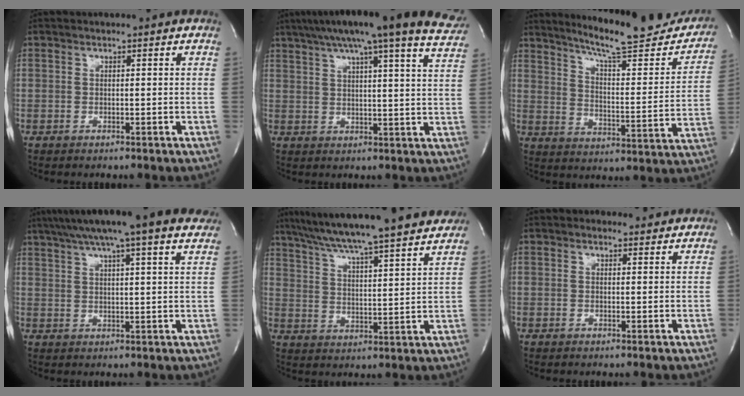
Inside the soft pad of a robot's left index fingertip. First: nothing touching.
{"total": 26.1, "force": [21.8, 1.3, 14.3], "torque": [-0.217, -0.014, 0.266]}
{"total": 22.0, "force": [19.5, 2.8, 9.8], "torque": [-0.136, -0.049, 0.254]}
{"total": 19.2, "force": [15.2, 1.4, 11.6], "torque": [-0.189, 0.047, 0.199]}
{"total": 22.8, "force": [20.2, 0.4, 10.4], "torque": [-0.174, 0.001, 0.286]}
{"total": 2.2, "force": [2.0, 0.9, 0.0], "torque": [-0.006, 0.003, 0.020]}